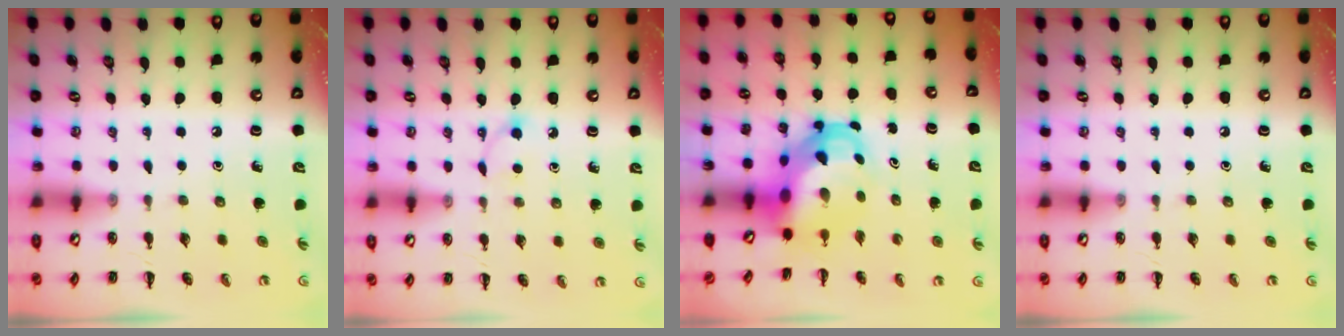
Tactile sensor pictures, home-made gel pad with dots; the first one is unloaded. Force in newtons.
{"total": 2.8, "press": 2.7, "slide": 0.9}
{"total": 7.2, "press": 7.1, "slide": 1.0}
{"total": 0.0}